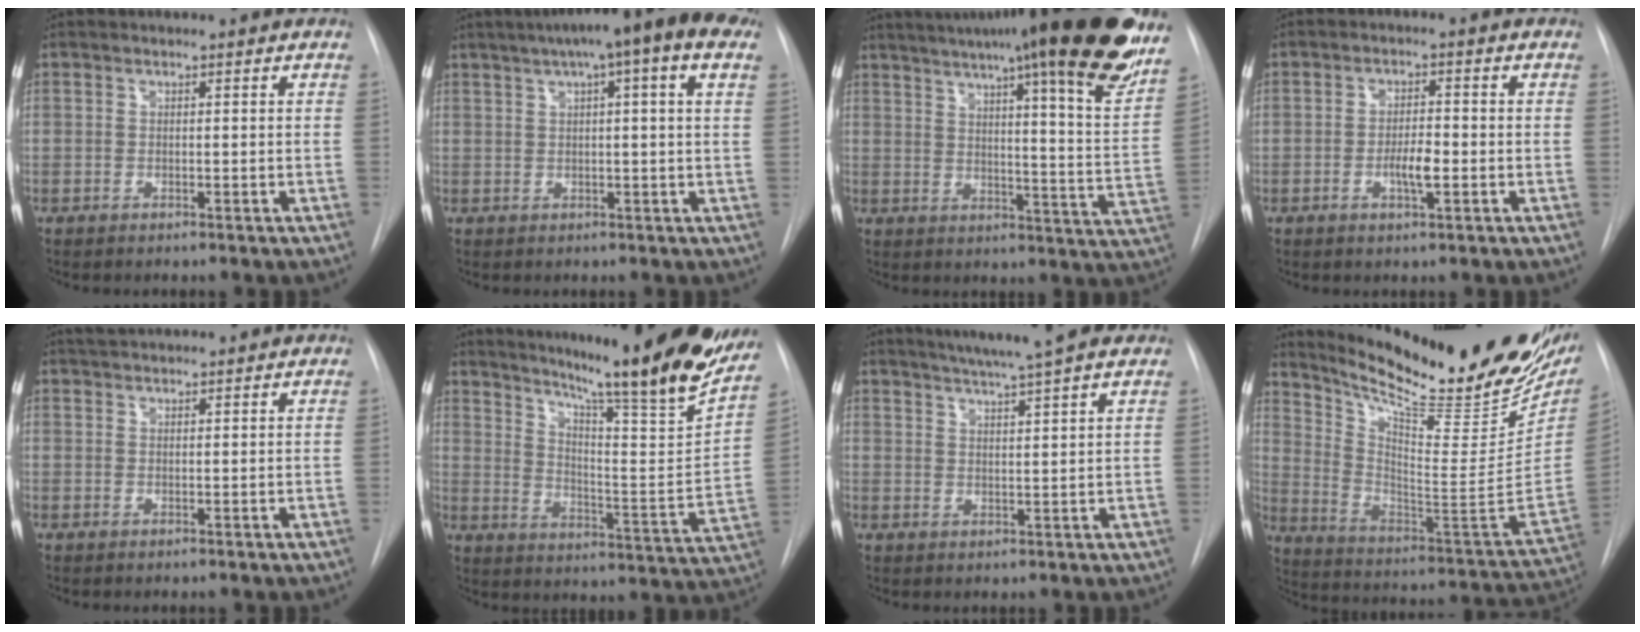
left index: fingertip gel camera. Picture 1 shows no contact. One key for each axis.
{"total": 14.5, "fx": 8.2, "fy": 1.6, "fz": 11.9, "tx": -0.182, "ty": 0.048, "tz": 0.102}
{"total": 29.6, "fx": 22.4, "fy": 2.1, "fz": 19.3, "tx": -0.243, "ty": -0.034, "tz": 0.292}
{"total": 3.8, "fx": -1.1, "fy": 0.8, "fz": 3.6, "tx": -0.063, "ty": 0.000, "tz": -0.017}
{"total": 4.6, "fx": 4.3, "fy": 0.6, "fz": 1.5, "tx": -0.025, "ty": 0.039, "tz": 0.071}
{"total": 28.0, "fx": 23.3, "fy": 1.4, "fz": 15.5, "tx": -0.243, "ty": -0.098, "tz": 0.306}
{"total": 10.4, "fx": 8.8, "fy": 0.0, "fz": 5.5, "tx": -0.089, "ty": 0.017, "tz": 0.117}
{"total": 30.3, "fx": 24.2, "fy": 5.3, "fz": 17.5, "tx": -0.277, "ty": -0.056, "tz": 0.342}